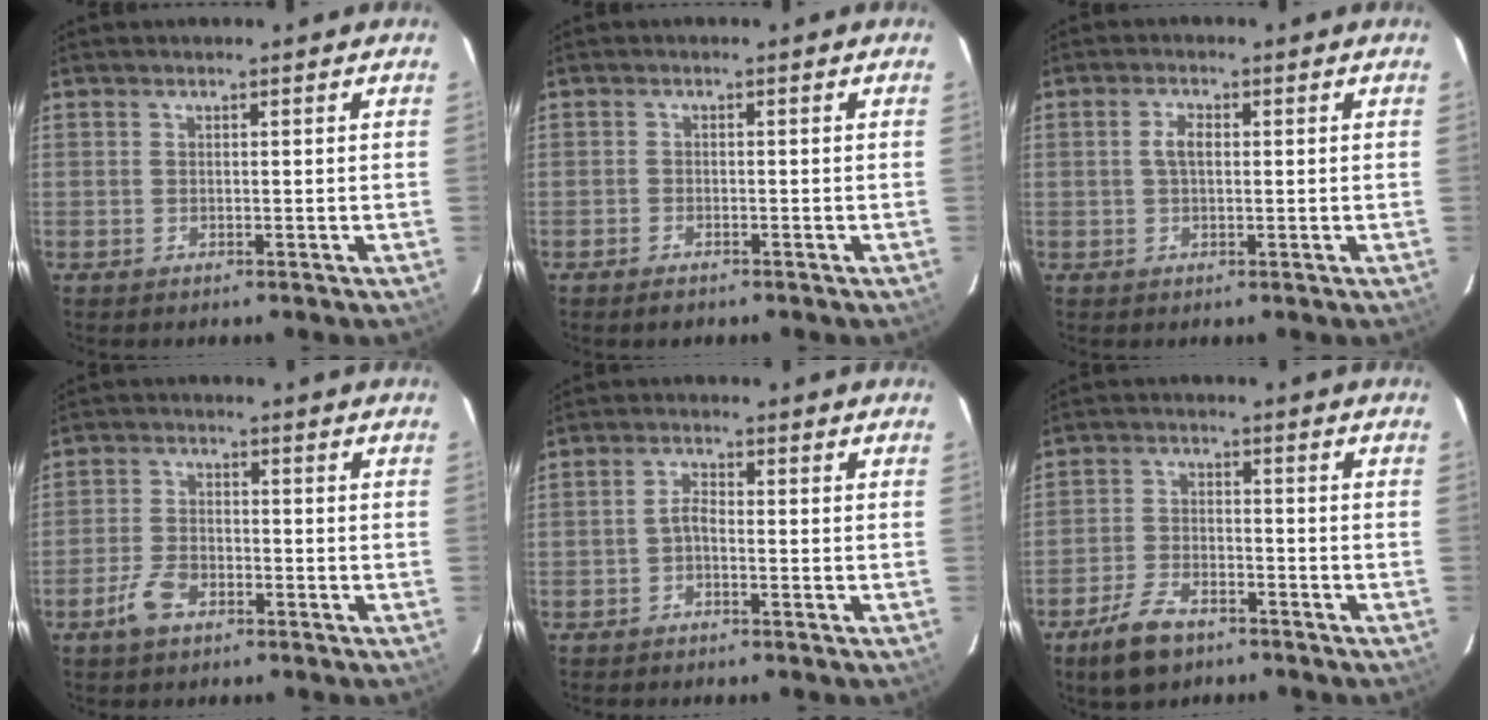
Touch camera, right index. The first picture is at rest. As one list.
[{"total": 1.7, "force": [-1.4, 0.7, 0.7], "torque": [-0.021, 0.000, -0.026]}, {"total": 2.5, "force": [0.2, 1.2, 2.2], "torque": [-0.046, 0.006, 0.005]}, {"total": 5.6, "force": [-3.4, 3.0, 3.4], "torque": [-0.083, 0.000, -0.061]}, {"total": 1.8, "force": [-1.0, 0.7, 1.3], "torque": [-0.028, 0.007, -0.021]}, {"total": 8.3, "force": [-5.9, 4.0, 4.3], "torque": [-0.114, 0.000, -0.106]}]